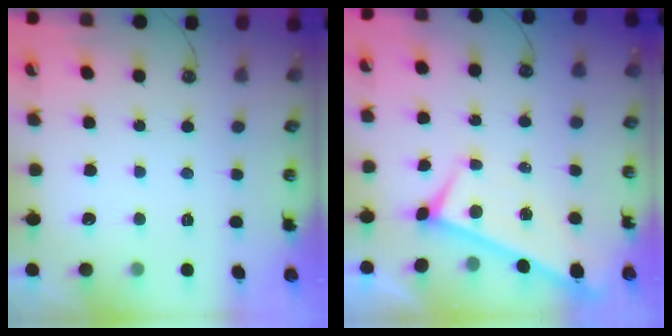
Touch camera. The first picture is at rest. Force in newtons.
{"total": 0.0}